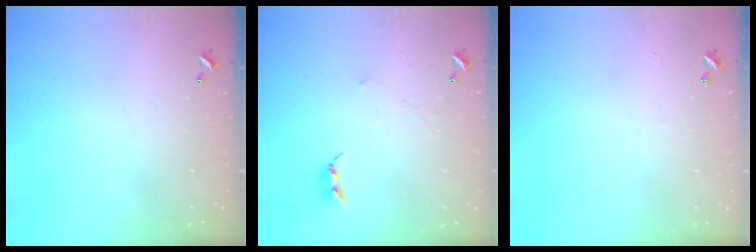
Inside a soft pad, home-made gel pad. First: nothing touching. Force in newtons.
{"total": 2.7, "press": 2.7, "slide": 0.3}
{"total": 2.4, "press": 2.4, "slide": 0.3}